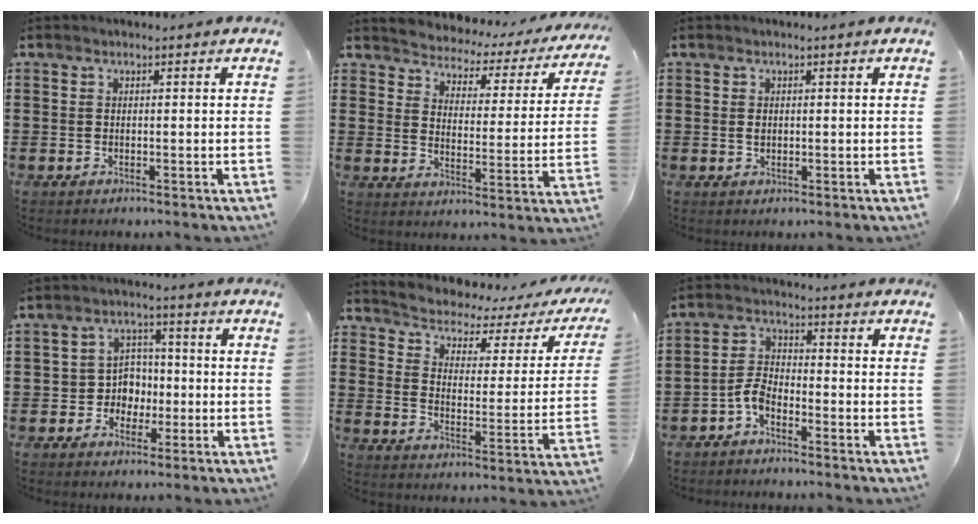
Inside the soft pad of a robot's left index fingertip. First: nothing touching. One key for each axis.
{"total": 2.2, "fx": 2.1, "fy": 0.6, "fz": -0.1, "tx": -0.019, "ty": -0.025, "tz": 0.024}
{"total": 0.9, "fx": 0.2, "fy": 0.6, "fz": 0.6, "tx": -0.014, "ty": 0.002, "tz": 0.004}
{"total": 4.8, "fx": -0.8, "fy": 4.6, "fz": 1.4, "tx": -0.045, "ty": 0.010, "tz": -0.018}
{"total": 2.6, "fx": 2.1, "fy": 1.1, "fz": 1.0, "tx": -0.039, "ty": -0.023, "tz": 0.024}
{"total": 3.8, "fx": -2.6, "fy": 1.5, "fz": 2.2, "tx": -0.064, "ty": 0.003, "tz": -0.058}